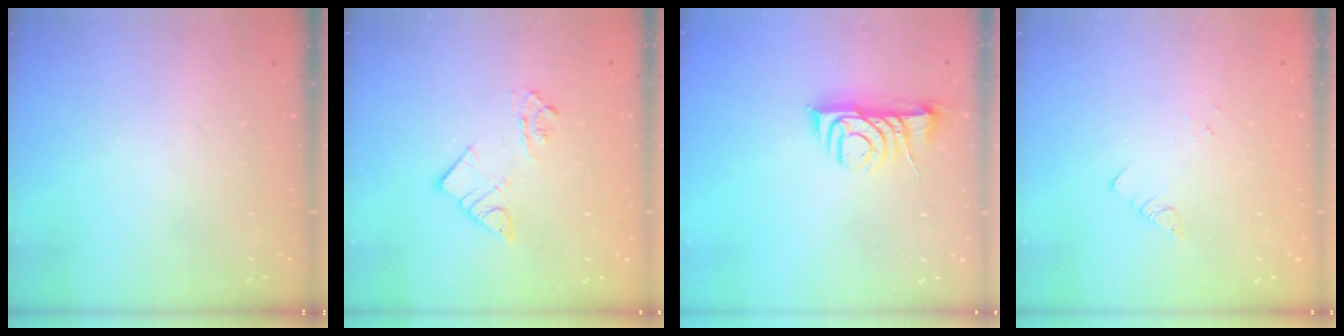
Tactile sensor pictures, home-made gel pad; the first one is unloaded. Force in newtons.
{"total": 7.6, "press": 7.5, "slide": 0.8}
{"total": 8.3, "press": 8.2, "slide": 0.9}
{"total": 1.9, "press": 1.9, "slide": 0.2}